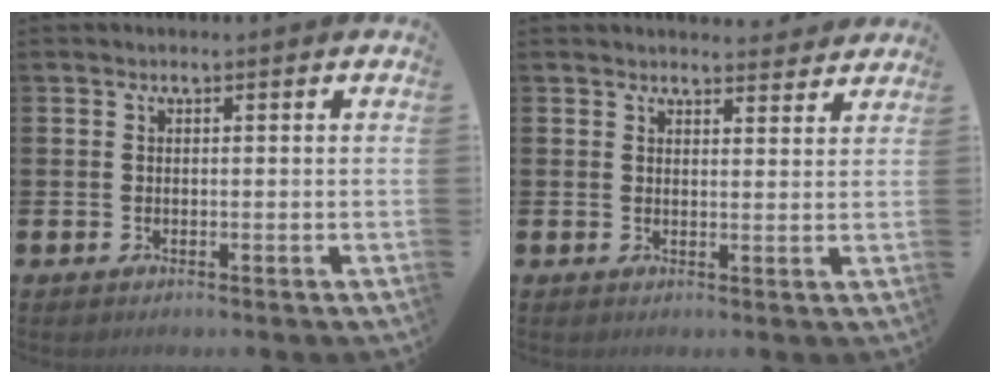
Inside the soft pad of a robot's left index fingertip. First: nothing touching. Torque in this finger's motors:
{"motor_torque": [0.48, -1.66, 0.40, 0.08]}